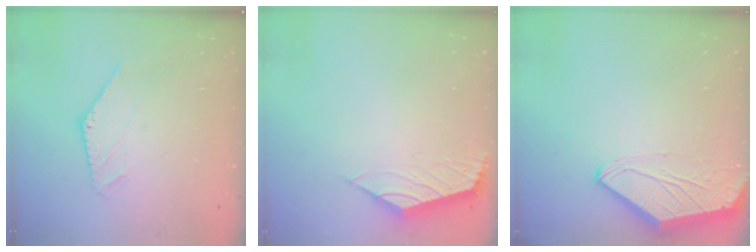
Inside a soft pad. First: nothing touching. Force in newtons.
{"total": 2.1, "press": 2.0, "slide": 0.6}
{"total": 0.0}